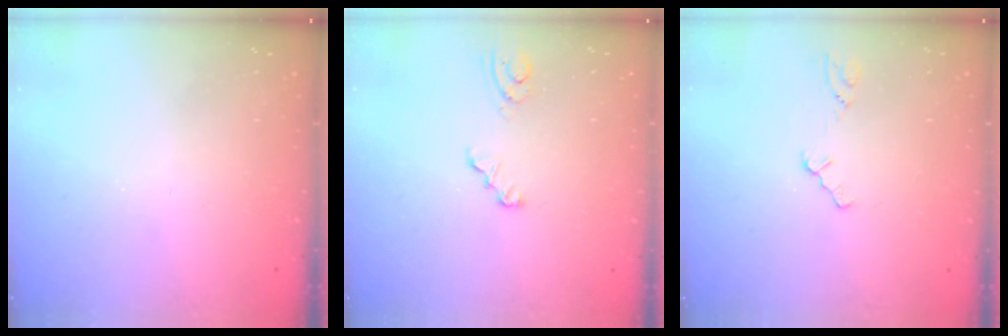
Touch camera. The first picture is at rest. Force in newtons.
{"total": 3.4, "press": 3.4, "slide": 0.4}
{"total": 0.0}